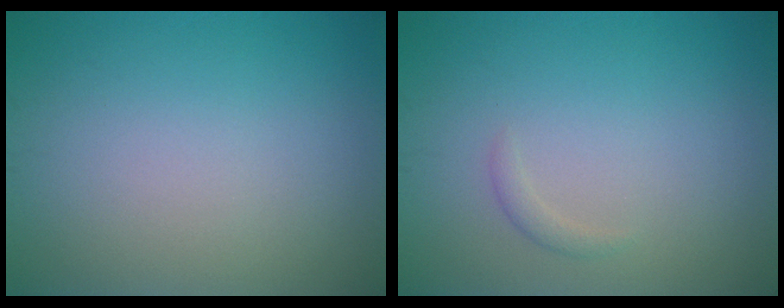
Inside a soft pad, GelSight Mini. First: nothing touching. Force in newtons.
{"total": 0.8, "press": 0.8, "slide": 0.1}